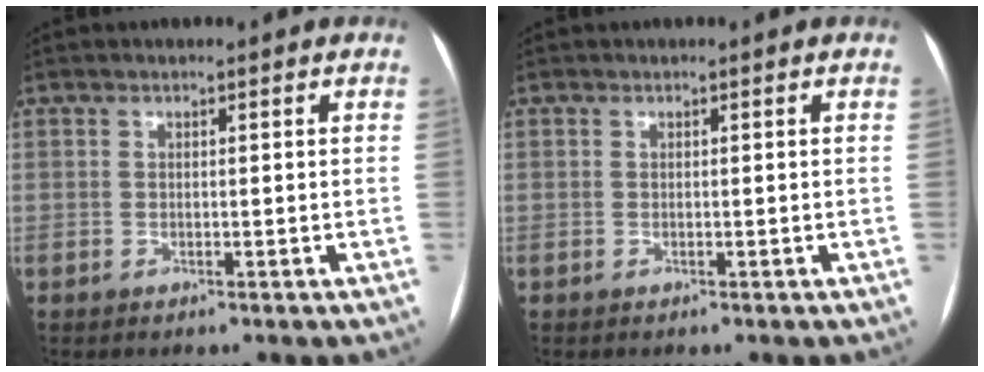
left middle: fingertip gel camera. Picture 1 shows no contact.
{"total": 0.0}